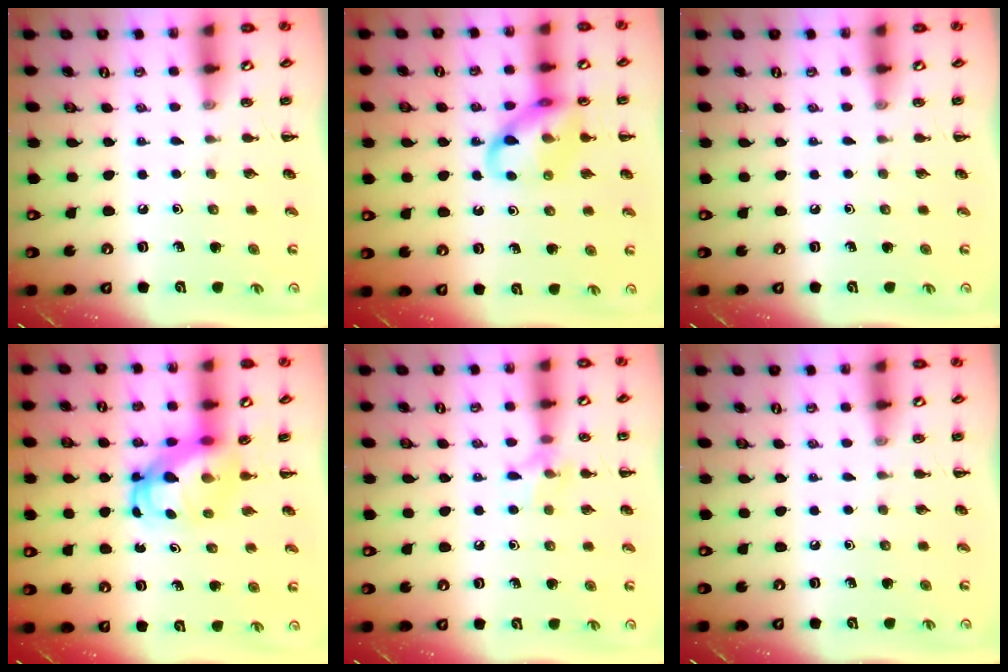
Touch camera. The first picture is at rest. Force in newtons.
{"total": 12.3, "press": 12.2, "slide": 1.2}
{"total": 0.0}
{"total": 6.1, "press": 6.1, "slide": 0.6}
{"total": 7.1, "press": 6.9, "slide": 1.8}
{"total": 0.0}